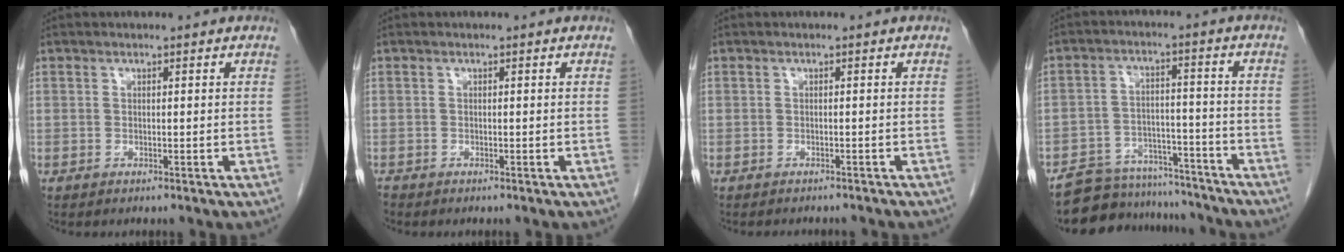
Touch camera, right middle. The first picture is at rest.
{"total": 0.6, "force": [-0.6, 0.2, 0.0], "torque": [-0.005, -0.001, -0.014]}
{"total": 4.8, "force": [-4.4, 1.1, 1.7], "torque": [-0.022, -0.006, -0.050]}
{"total": 12.8, "force": [-12.0, 4.4, 1.4], "torque": [-0.015, 0.030, -0.173]}